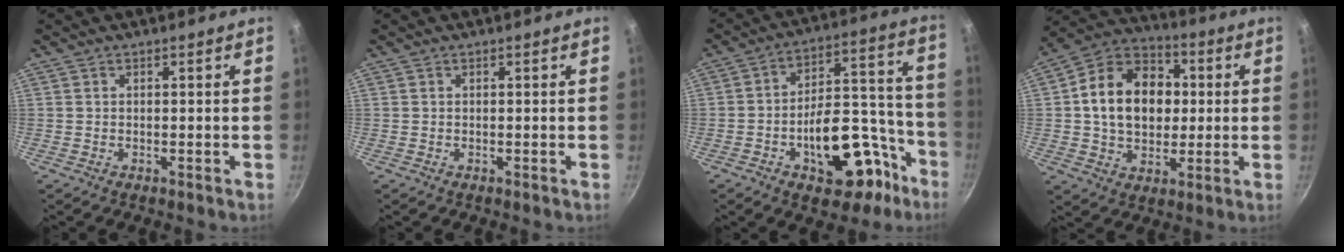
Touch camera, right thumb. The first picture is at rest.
{"total": 0.0}
{"total": 21.2, "force": [-10.0, 11.6, 14.6], "torque": [-0.149, 0.089, -0.132]}
{"total": 17.4, "force": [1.6, 13.2, 11.2], "torque": [-0.154, 0.023, 0.018]}